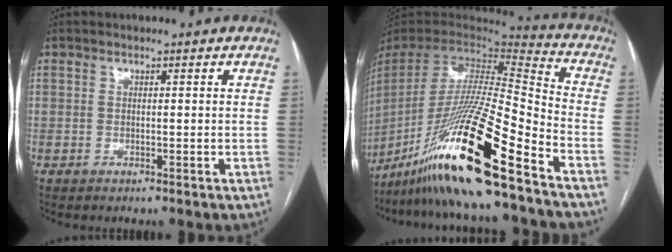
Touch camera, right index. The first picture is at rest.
{"total": 26.5, "force": [-17.5, 0.4, 19.9], "torque": [-0.383, -0.041, -0.322]}